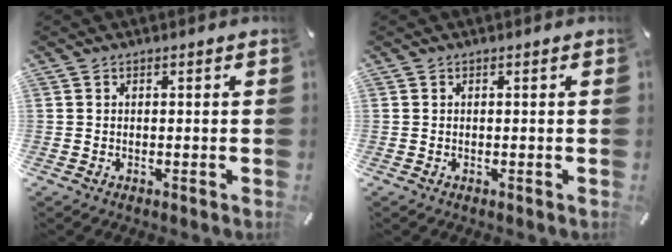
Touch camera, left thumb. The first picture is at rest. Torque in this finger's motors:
{"motor_torque": [-0.22, -0.17, 0.00, 0.11, -0.01]}